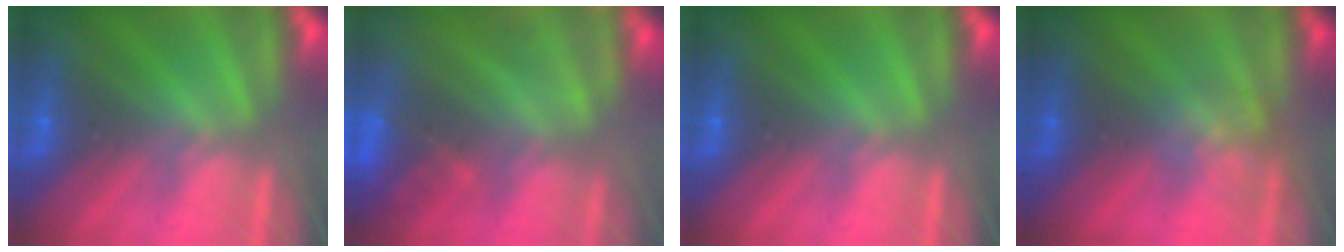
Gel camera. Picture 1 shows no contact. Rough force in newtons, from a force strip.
{"total": 4.7}
{"total": 0.0}
{"total": 2.5}